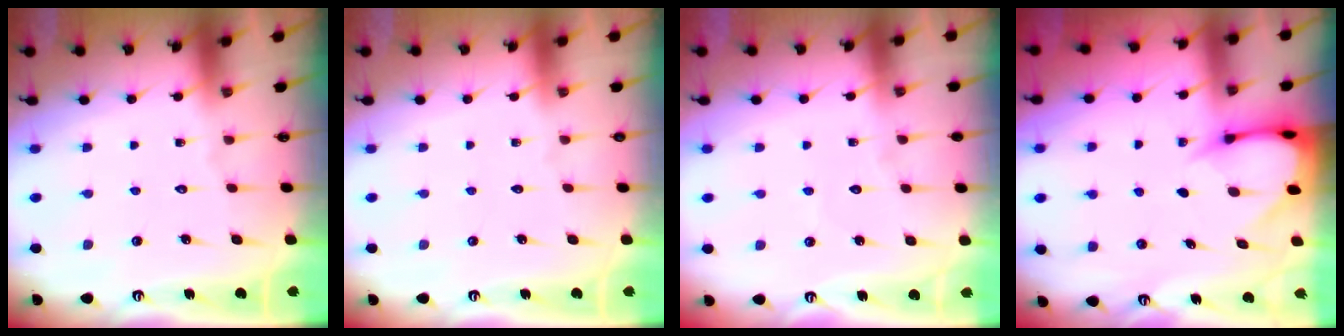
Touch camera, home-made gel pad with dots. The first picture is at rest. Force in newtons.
{"total": 0.0}
{"total": 2.6, "press": 2.6, "slide": 0.3}
{"total": 3.9, "press": 3.9, "slide": 0.6}